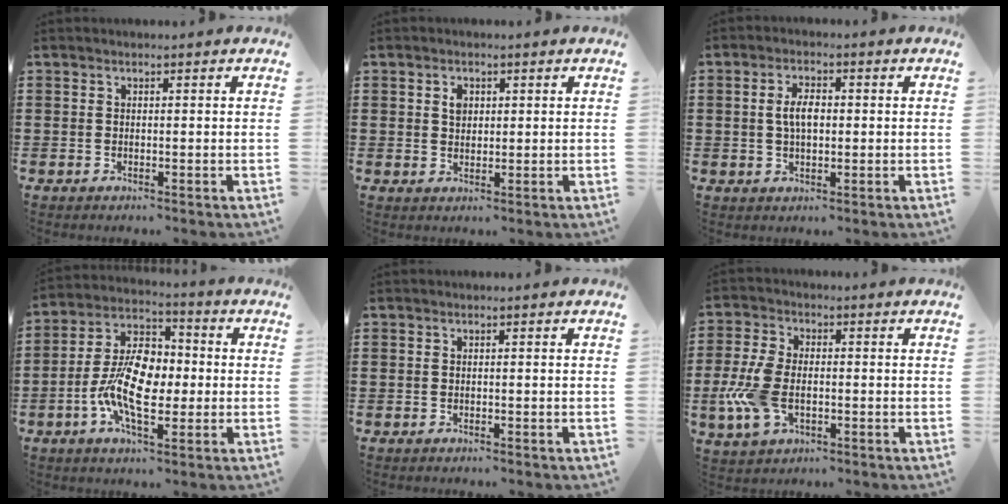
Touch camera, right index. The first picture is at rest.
{"total": 2.0, "force": [0.7, 1.4, 1.2], "torque": [-0.026, 0.006, 0.013]}
{"total": 4.1, "force": [0.3, 1.9, 3.6], "torque": [-0.064, 0.003, 0.002]}
{"total": 10.5, "force": [-1.7, 5.9, 8.6], "torque": [-0.194, 0.004, -0.036]}
{"total": 0.0}
{"total": 7.8, "force": [-1.7, 4.3, 6.2], "torque": [-0.156, -0.005, -0.037]}